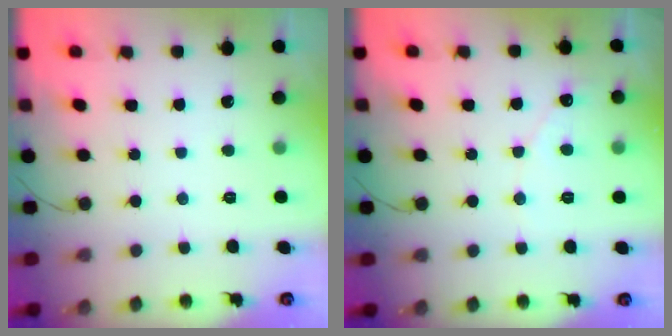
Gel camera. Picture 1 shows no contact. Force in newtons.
{"total": 2.3, "press": 2.3, "slide": 0.1}